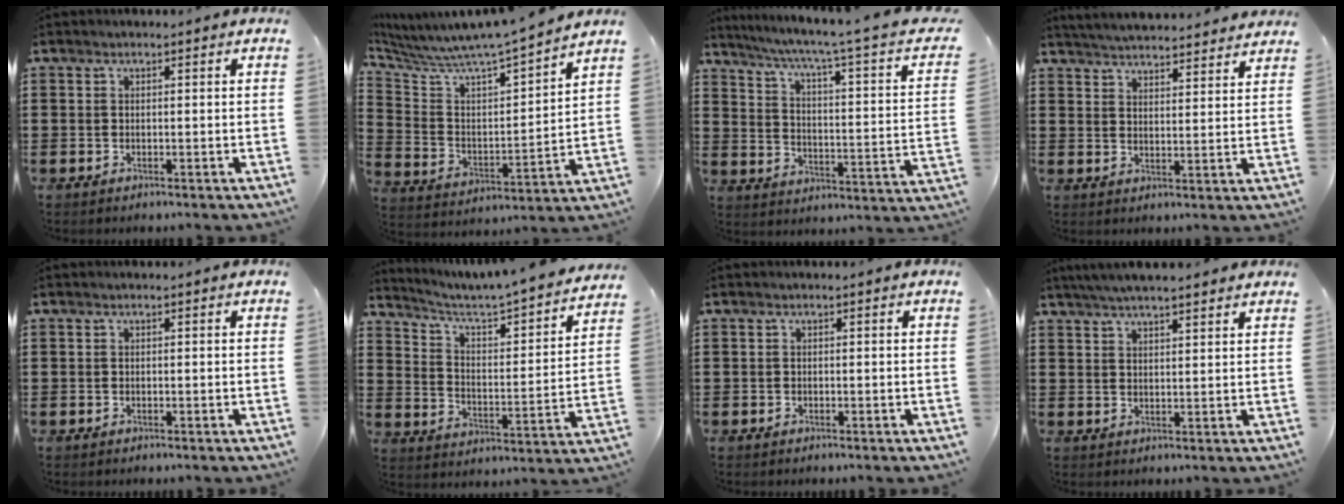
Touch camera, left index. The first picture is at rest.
{"total": 6.9, "force": [6.6, -0.7, 1.9], "torque": [-0.071, -0.071, 0.103]}
{"total": 4.8, "force": [2.9, -0.5, 3.8], "torque": [-0.085, -0.035, 0.036]}
{"total": 4.3, "force": [4.3, -0.4, 0.2], "torque": [-0.020, -0.026, 0.076]}
{"total": 0.0}
{"total": 3.0, "force": [2.6, 0.1, 1.4], "torque": [-0.047, -0.035, 0.030]}
{"total": 0.0}
{"total": 4.1, "force": [3.7, 0.1, 1.6], "torque": [-0.041, -0.004, 0.068]}